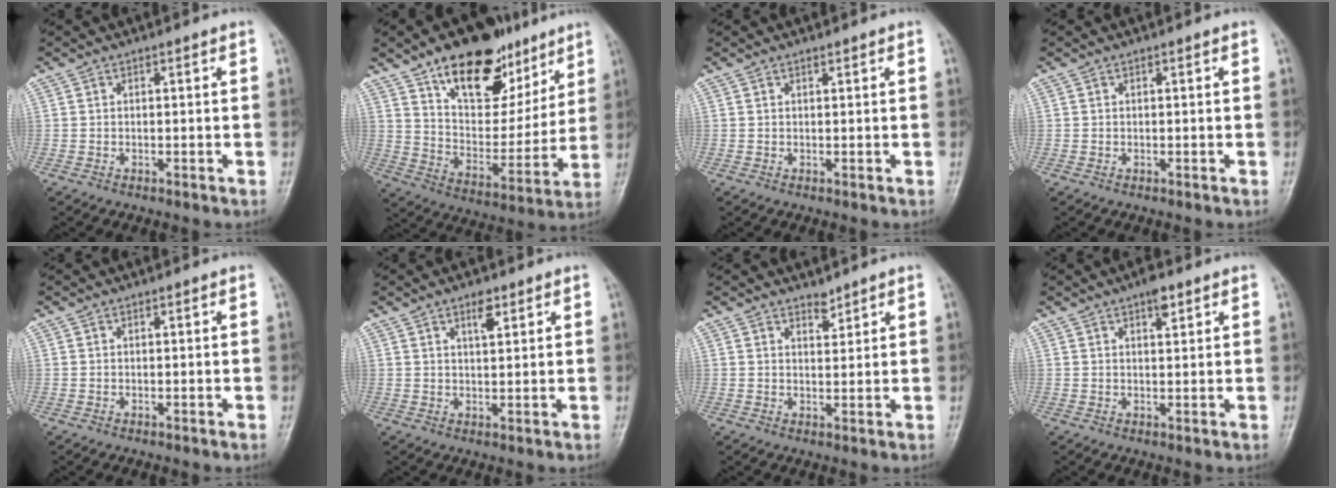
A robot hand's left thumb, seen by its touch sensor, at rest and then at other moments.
{"total": 22.2, "force": [13.7, 11.7, 13.0], "torque": [-0.145, -0.057, 0.228]}
{"total": 0.5, "force": [0.5, 0.2, 0.2], "torque": [-0.006, -0.004, 0.007]}
{"total": 0.0}
{"total": 0.0}
{"total": 3.5, "force": [2.1, 1.4, 2.4], "torque": [-0.030, -0.012, 0.035]}
{"total": 2.3, "force": [2.0, 0.9, 0.6], "torque": [0.005, -0.017, 0.032]}
{"total": 3.2, "force": [2.0, 1.2, 2.2], "torque": [-0.026, -0.007, 0.029]}